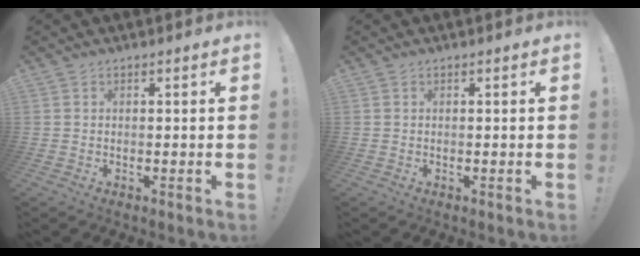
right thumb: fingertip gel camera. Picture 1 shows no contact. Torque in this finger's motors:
{"motor_torque": [-0.02, 0.02, -0.02, 0.02, 0.07]}